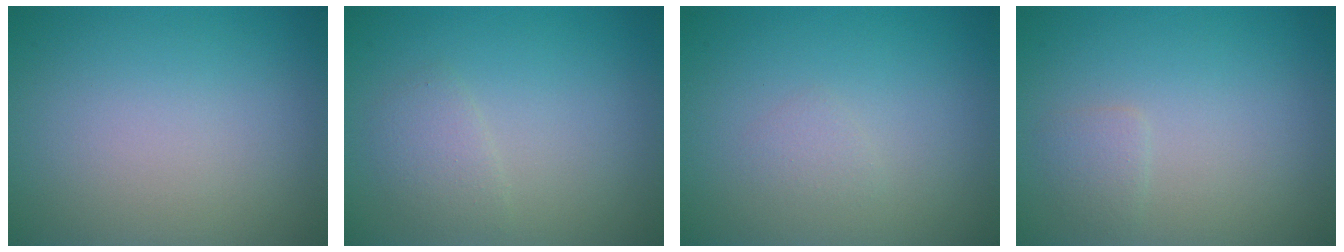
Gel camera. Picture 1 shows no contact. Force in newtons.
{"total": 1.6, "press": 1.6, "slide": 0.1}
{"total": 0.8, "press": 0.8, "slide": 0.0}
{"total": 1.0, "press": 1.0, "slide": 0.0}